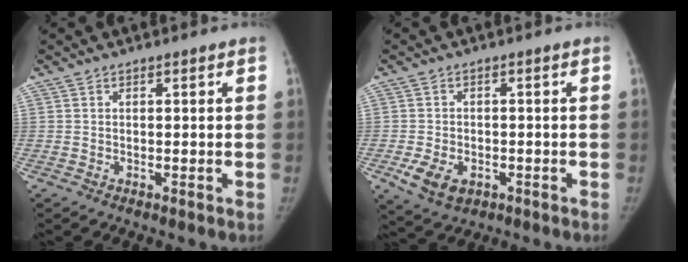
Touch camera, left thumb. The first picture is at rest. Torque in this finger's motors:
{"motor_torque": [-0.03, 0.04, 0.07, -0.03, 0.06]}